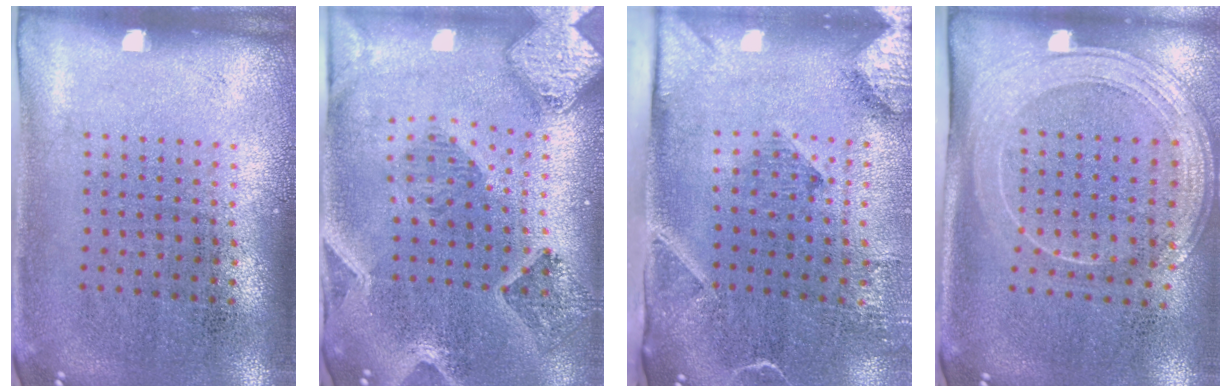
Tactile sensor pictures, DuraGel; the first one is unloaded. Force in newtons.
{"total": 1.8, "press": 1.7, "slide": 0.5}
{"total": 3.0, "press": 2.2, "slide": 2.1}
{"total": 2.0, "press": 1.8, "slide": 1.0}